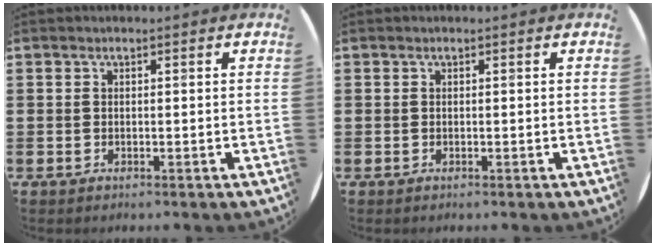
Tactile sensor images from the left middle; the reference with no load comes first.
{"total": 0.0}